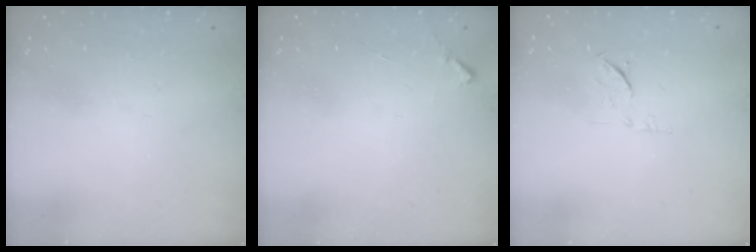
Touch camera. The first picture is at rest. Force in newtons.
{"total": 4.4, "press": 4.4, "slide": 0.3}
{"total": 6.1, "press": 6.0, "slide": 1.1}